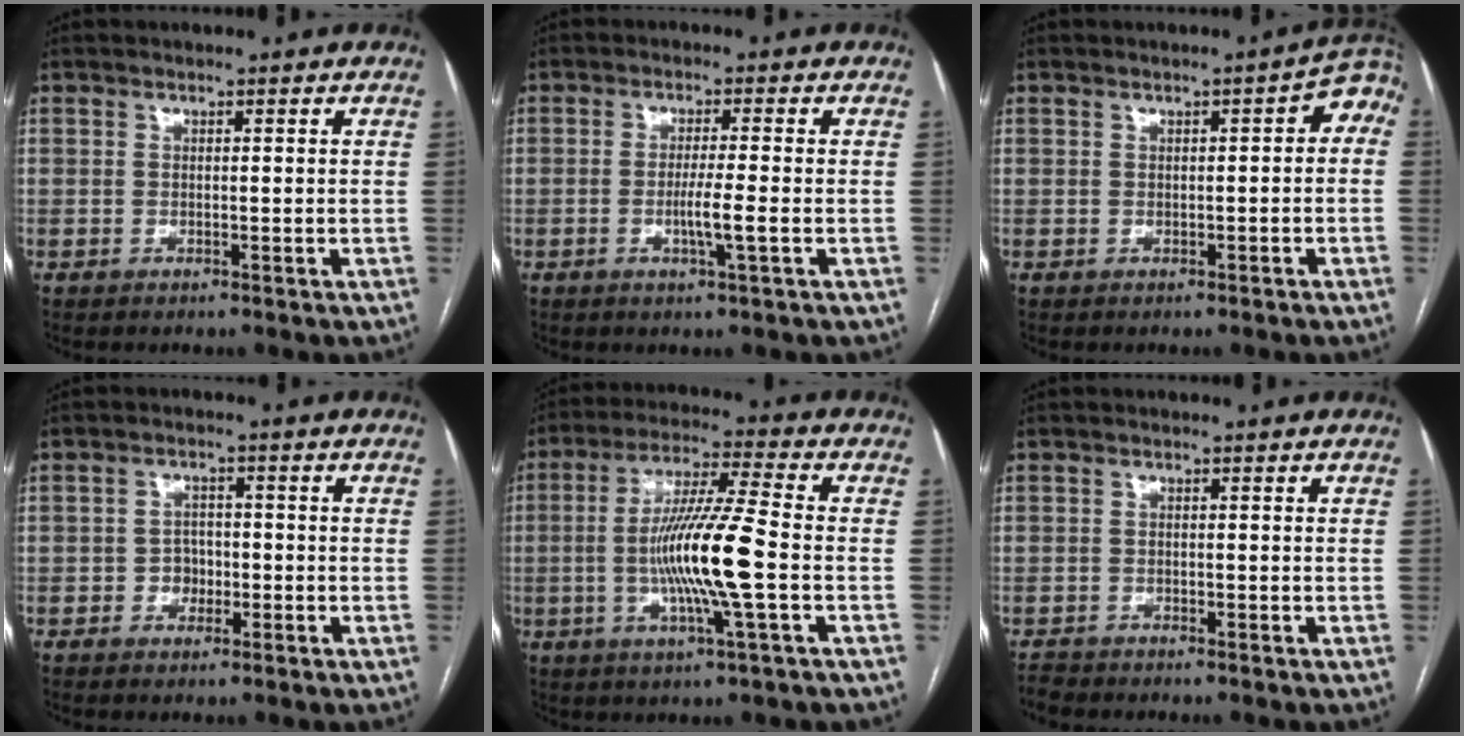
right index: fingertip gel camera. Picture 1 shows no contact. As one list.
[{"total": 3.9, "force": [-1.1, -0.4, 3.7], "torque": [-0.070, -0.007, -0.020]}, {"total": 3.9, "force": [0.6, 1.8, 3.4], "torque": [-0.031, 0.023, 0.004]}, {"total": 2.9, "force": [-0.9, 2.4, 1.3], "torque": [-0.012, 0.009, -0.015]}, {"total": 13.0, "force": [-2.2, -0.2, 12.9], "torque": [-0.247, -0.005, -0.047]}, {"total": 1.3, "force": [-1.3, 0.2, -0.3], "torque": [0.002, -0.006, -0.024]}]